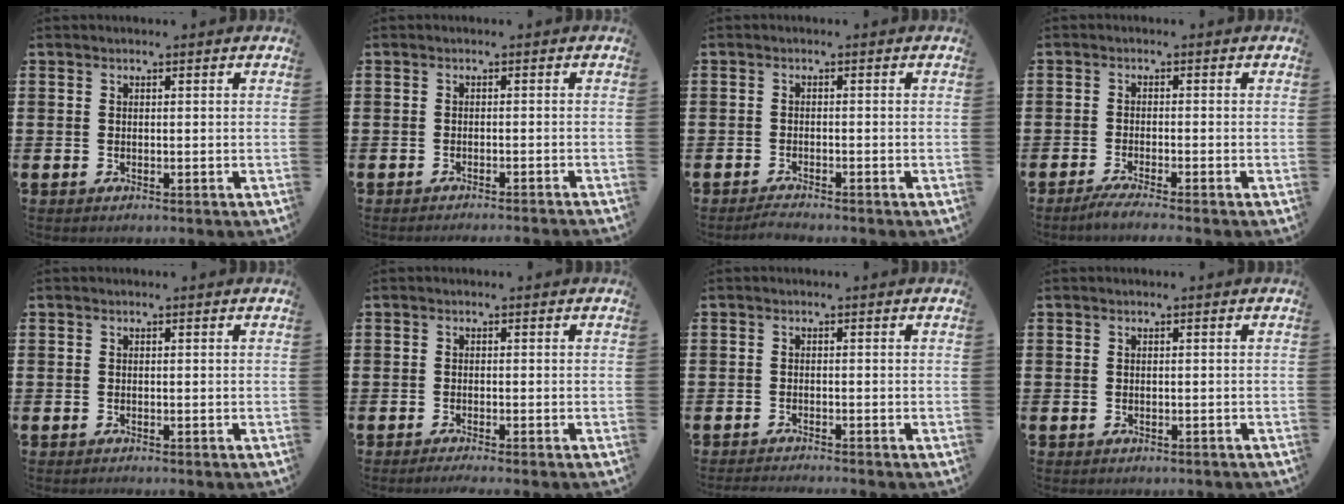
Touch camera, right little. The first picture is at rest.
{"total": 0.9, "force": [-0.9, -0.3, 0.0], "torque": [0.001, 0.002, -0.018]}
{"total": 1.2, "force": [-1.2, 0.0, 0.4], "torque": [-0.008, 0.001, -0.022]}
{"total": 2.0, "force": [-1.5, -0.1, 1.4], "torque": [-0.021, -0.002, -0.027]}
{"total": 0.0}
{"total": 0.8, "force": [-0.7, -0.1, 0.4], "torque": [-0.005, -0.002, -0.013]}
{"total": 1.0, "force": [-1.0, -0.2, 0.1], "torque": [-0.002, -0.001, -0.020]}
{"total": 0.0}